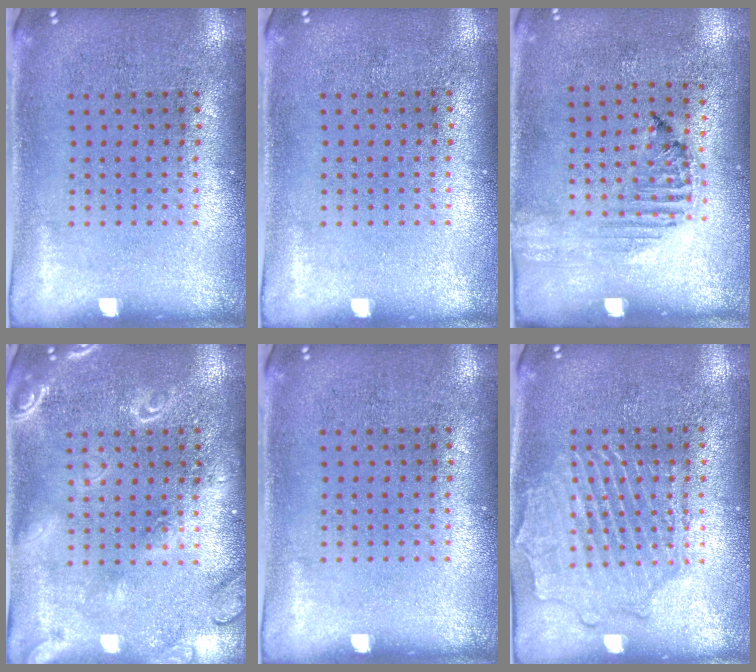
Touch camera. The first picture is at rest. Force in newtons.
{"total": 0.0}
{"total": 1.2, "press": 1.2, "slide": 0.2}
{"total": 1.9, "press": 1.9, "slide": 0.2}
{"total": 0.0}
{"total": 2.6, "press": 2.6, "slide": 0.2}